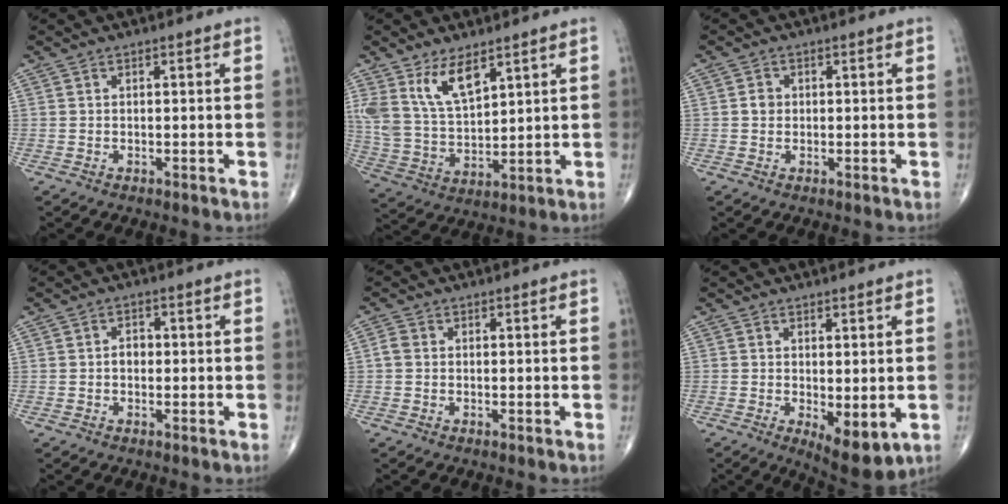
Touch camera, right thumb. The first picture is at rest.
{"total": 10.8, "force": [6.3, 4.9, 7.2], "torque": [-0.130, -0.028, 0.137]}
{"total": 1.8, "force": [0.1, 1.6, 0.8], "torque": [-0.006, 0.004, -0.001]}
{"total": 2.1, "force": [-0.2, 1.6, 1.3], "torque": [-0.011, 0.007, -0.007]}
{"total": 1.7, "force": [-0.1, 1.4, 1.0], "torque": [-0.019, 0.004, -0.004]}
{"total": 7.3, "force": [-1.5, 2.9, 6.5], "torque": [-0.085, -0.021, -0.011]}